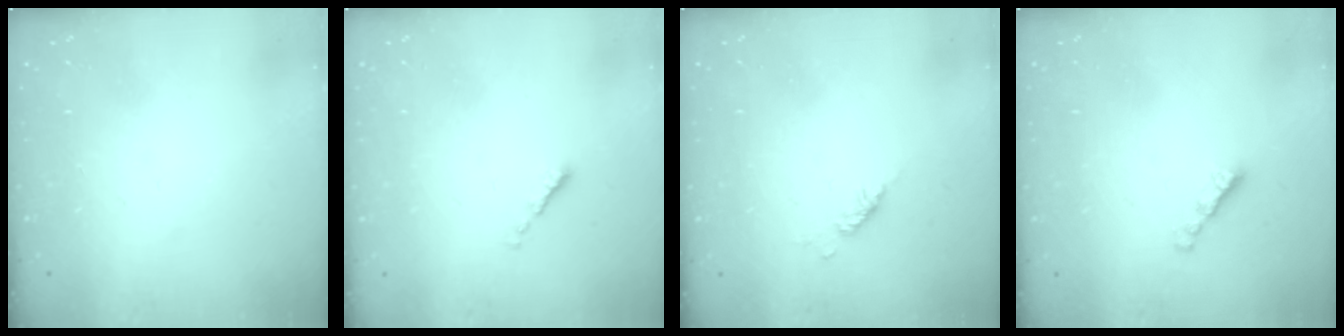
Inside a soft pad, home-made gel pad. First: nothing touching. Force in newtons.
{"total": 0.6, "press": 0.5, "slide": 0.3}
{"total": 2.9, "press": 2.9, "slide": 0.6}
{"total": 2.7, "press": 2.6, "slide": 0.7}